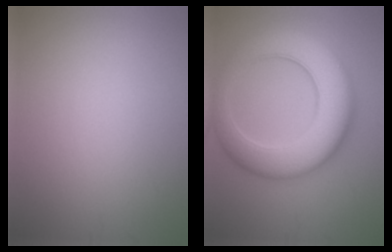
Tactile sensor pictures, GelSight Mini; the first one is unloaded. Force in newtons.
{"total": 9.4, "press": 9.4, "slide": 0.2}